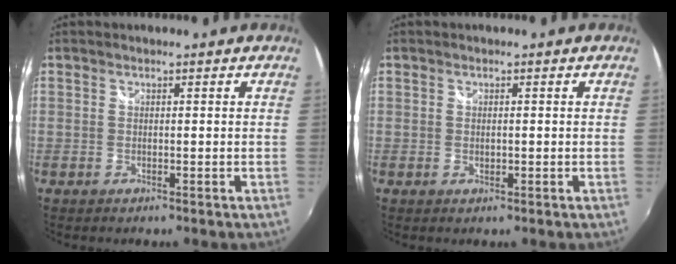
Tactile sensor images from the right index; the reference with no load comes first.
{"total": 1.0, "force": [-0.1, 0.7, 0.8], "torque": [-0.014, 0.000, -0.001]}